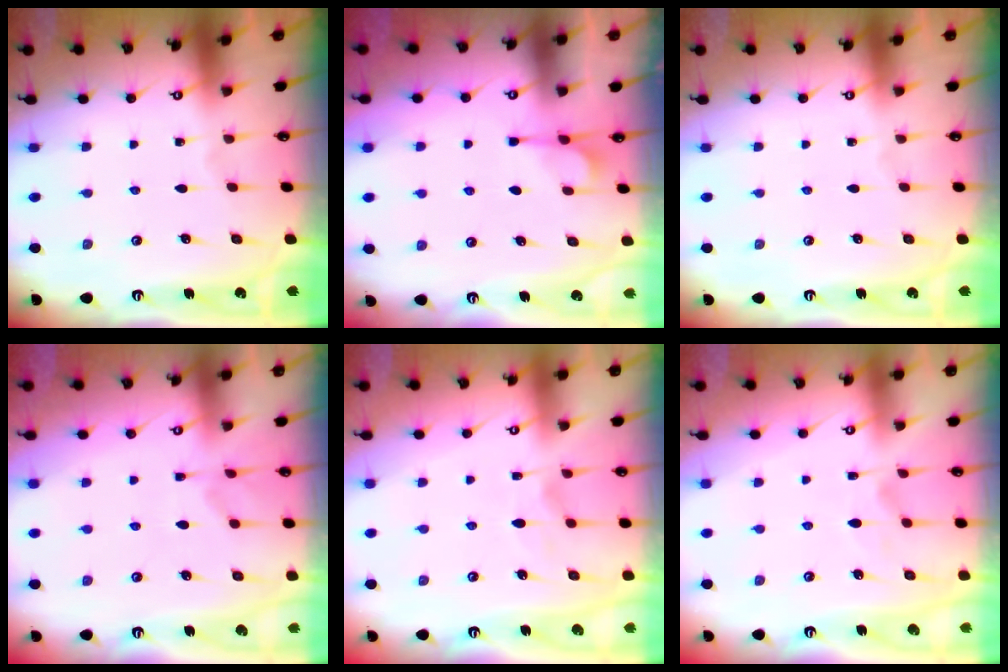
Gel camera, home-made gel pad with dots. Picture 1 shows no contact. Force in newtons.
{"total": 3.1, "press": 2.9, "slide": 1.0}
{"total": 0.0}
{"total": 1.6, "press": 0.9, "slide": 1.3}
{"total": 2.3, "press": 2.0, "slide": 1.2}
{"total": 4.3, "press": 4.1, "slide": 1.2}